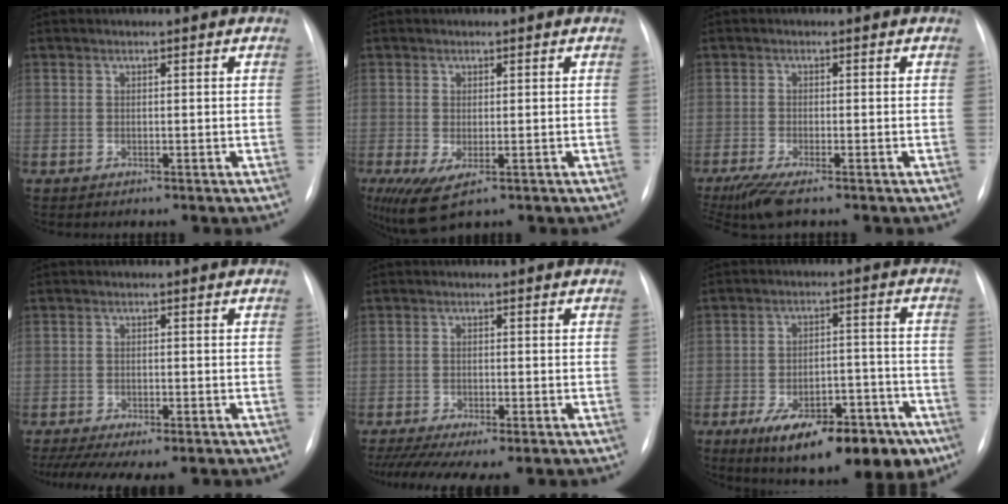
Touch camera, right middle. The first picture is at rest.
{"total": 6.9, "force": [-3.3, 3.1, 5.2], "torque": [-0.094, -0.022, -0.048]}
{"total": 4.8, "force": [-3.5, 0.6, 3.3], "torque": [-0.065, -0.015, -0.063]}
{"total": 10.9, "force": [-8.3, 3.3, 6.2], "torque": [-0.107, -0.001, -0.119]}
{"total": 10.1, "force": [-7.8, 2.2, 6.0], "torque": [-0.103, -0.008, -0.119]}
{"total": 18.0, "force": [-11.0, 7.1, 12.4], "torque": [-0.139, 0.015, -0.155]}